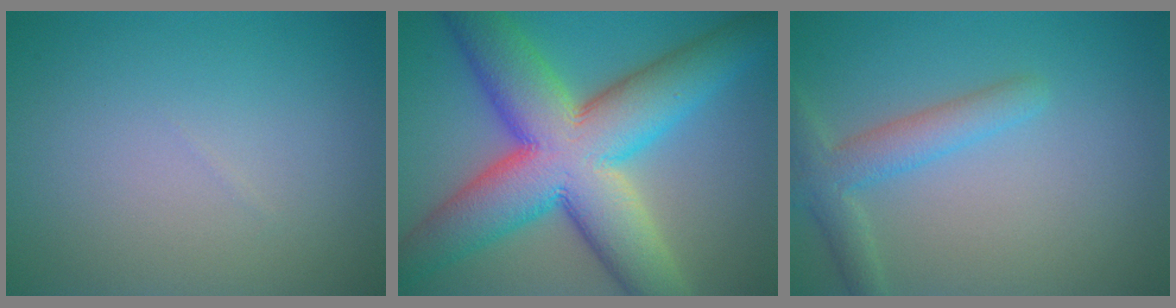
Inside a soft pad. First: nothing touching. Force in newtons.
{"total": 14.2, "press": 14.2, "slide": 0.6}
{"total": 3.2, "press": 3.2, "slide": 0.2}